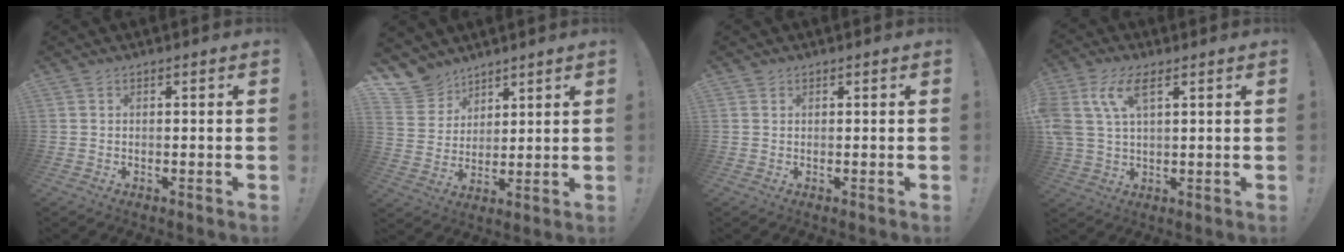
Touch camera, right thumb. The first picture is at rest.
{"total": 8.7, "force": [6.9, 5.3, 0.8], "torque": [-0.031, -0.056, 0.138]}
{"total": 0.6, "force": [0.5, 0.4, 0.0], "torque": [-0.002, 0.000, 0.010]}
{"total": 10.0, "force": [4.3, 5.0, 7.5], "torque": [-0.166, -0.004, 0.082]}